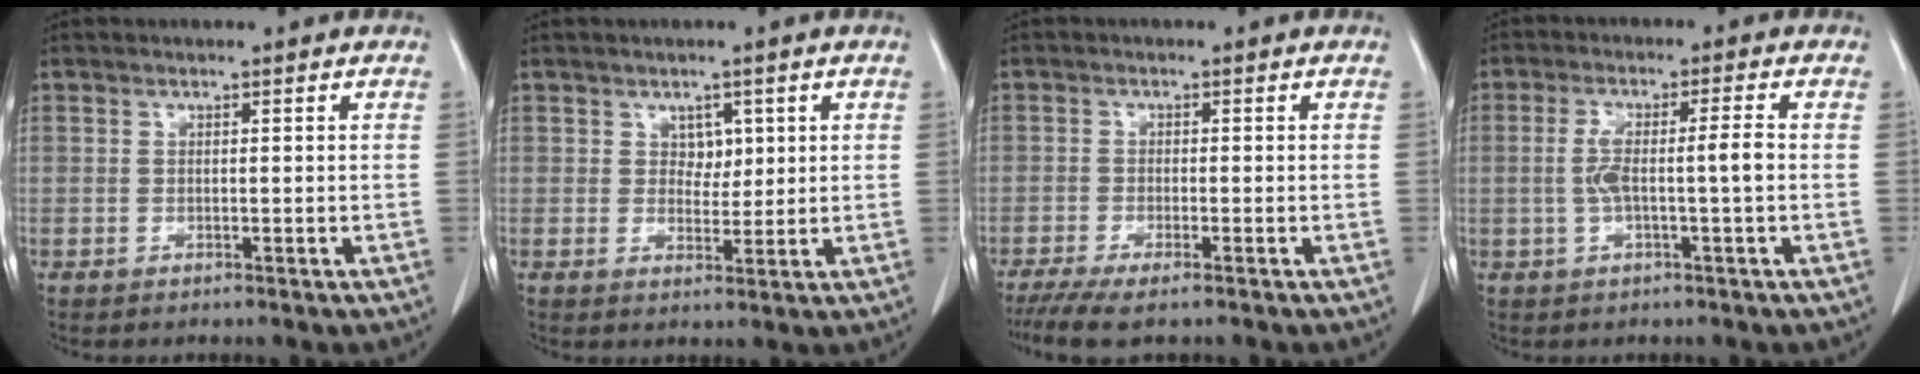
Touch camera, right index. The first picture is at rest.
{"total": 2.8, "force": [1.1, 2.0, 1.6], "torque": [-0.018, -0.001, 0.018]}
{"total": 6.2, "force": [-4.6, 1.0, 4.0], "torque": [-0.066, -0.015, -0.077]}
{"total": 5.5, "force": [-0.5, 0.2, 5.5], "torque": [-0.112, 0.015, -0.007]}